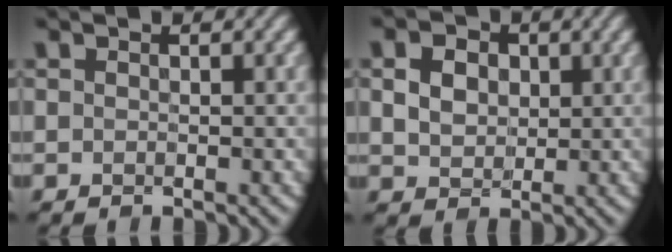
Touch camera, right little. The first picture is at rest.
{"total": 3.1, "force": [0.3, 2.5, 1.8], "torque": [-0.047, 0.002, 0.005]}